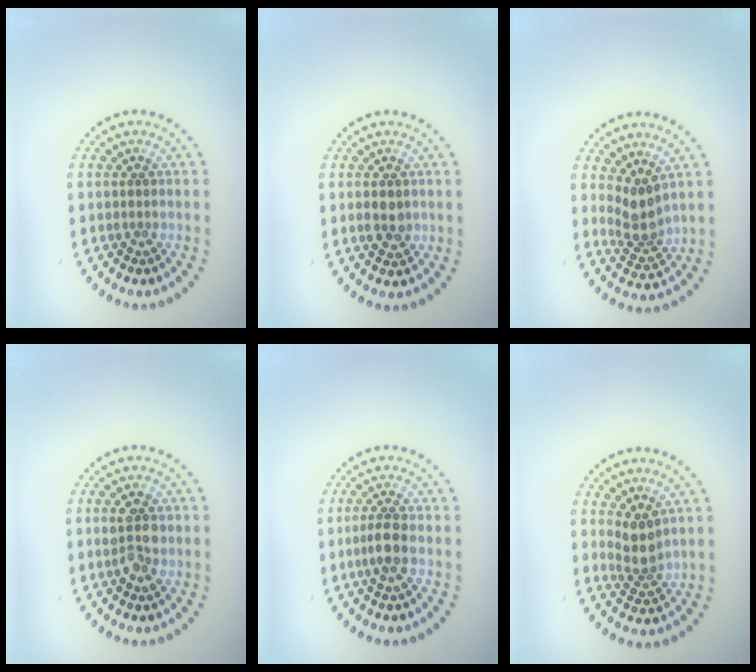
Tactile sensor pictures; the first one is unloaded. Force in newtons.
{"total": 1.8, "press": 1.8, "slide": 0.1}
{"total": 2.9, "press": 2.2, "slide": 1.8}
{"total": 2.6, "press": 2.6, "slide": 0.0}
{"total": 2.0, "press": 1.8, "slide": 0.9}
{"total": 2.5, "press": 2.0, "slide": 1.4}